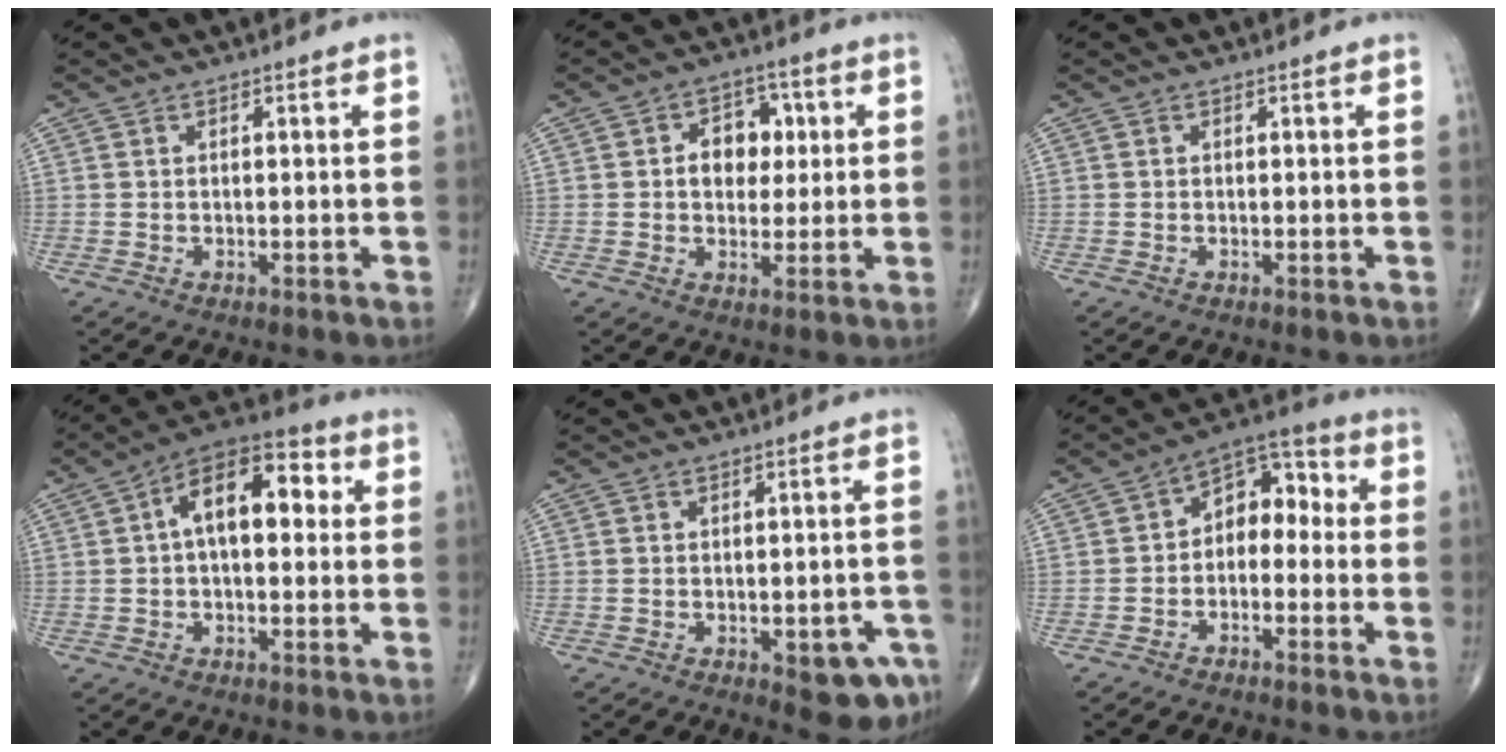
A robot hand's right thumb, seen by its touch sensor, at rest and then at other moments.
{"total": 7.8, "force": [1.2, 5.8, 5.1], "torque": [-0.031, 0.007, 0.016]}
{"total": 0.0}
{"total": 13.2, "force": [2.3, 6.9, 11.0], "torque": [-0.156, 0.036, 0.024]}
{"total": 7.1, "force": [-3.2, 2.9, 5.7], "torque": [-0.050, 0.011, -0.030]}
{"total": 8.6, "force": [-0.7, 5.8, 6.3], "torque": [-0.058, 0.045, -0.032]}